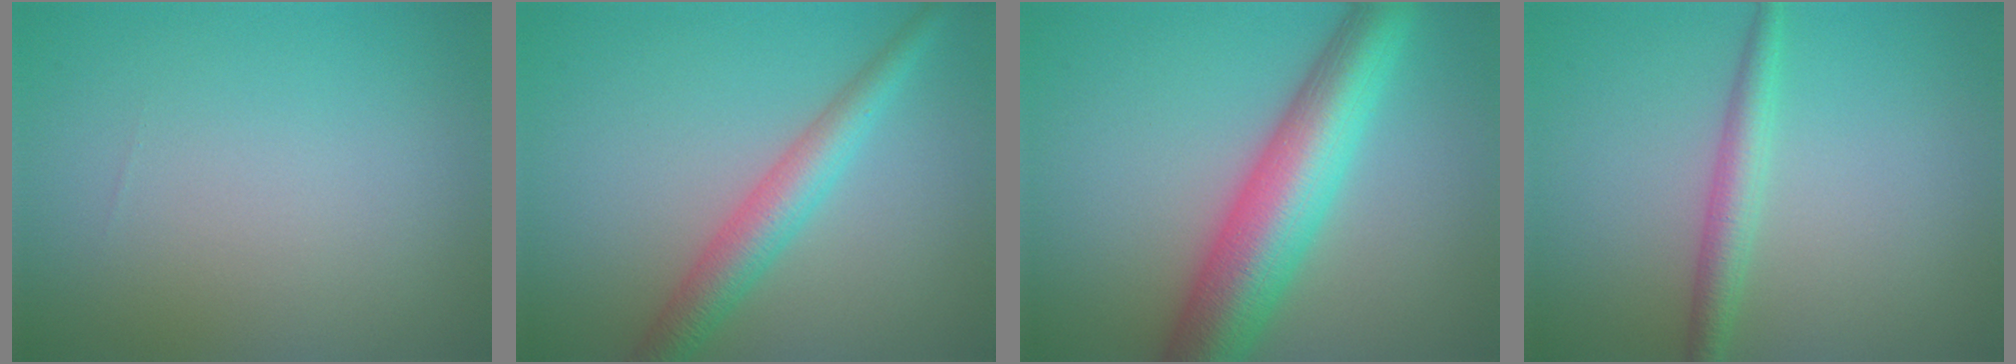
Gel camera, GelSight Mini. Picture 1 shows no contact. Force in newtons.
{"total": 4.0, "press": 4.0, "slide": 0.1}
{"total": 9.2, "press": 9.2, "slide": 0.3}
{"total": 2.4, "press": 2.4, "slide": 0.1}